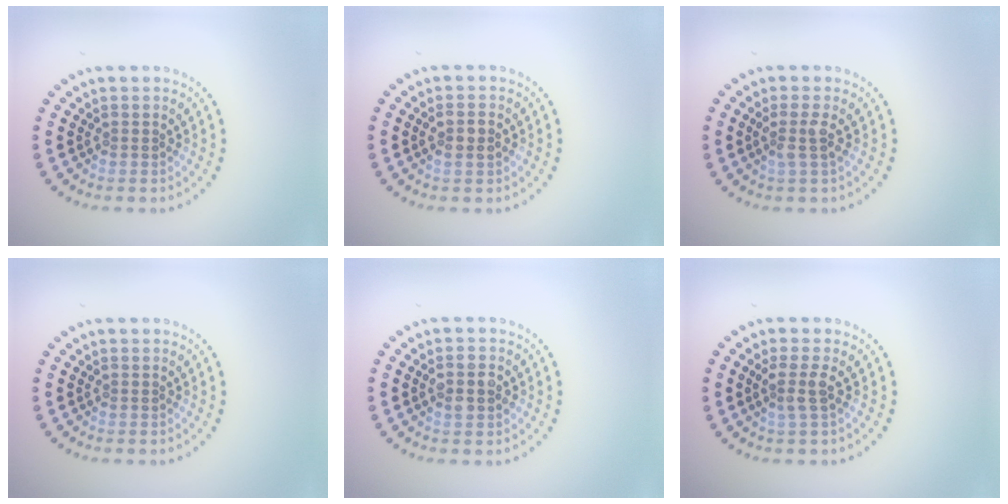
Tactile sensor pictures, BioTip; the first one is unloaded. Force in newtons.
{"total": 1.7, "press": 1.7, "slide": 0.4}
{"total": 1.7, "press": 1.3, "slide": 1.1}
{"total": 0.0}
{"total": 2.0, "press": 2.0, "slide": 0.2}
{"total": 1.9, "press": 1.5, "slide": 1.1}